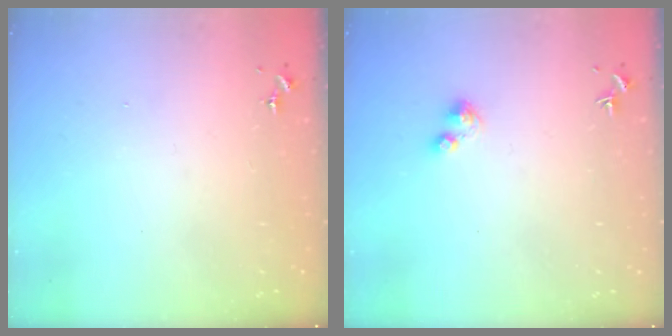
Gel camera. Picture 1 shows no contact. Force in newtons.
{"total": 2.7, "press": 2.7, "slide": 0.4}